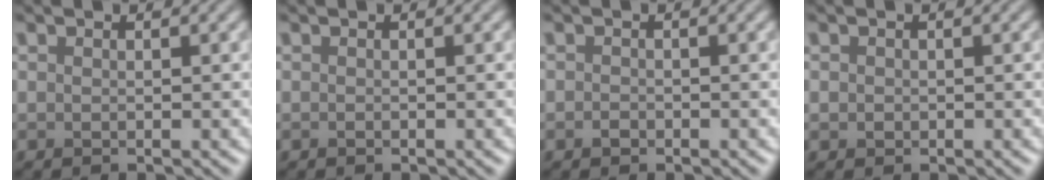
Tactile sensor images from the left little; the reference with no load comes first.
{"total": 0.0}
{"total": 0.8, "force": [-0.5, 0.5, 0.2], "torque": [-0.001, -0.002, -0.014]}
{"total": 0.7, "force": [0.0, 0.7, 0.2], "torque": [-0.001, -0.001, -0.003]}